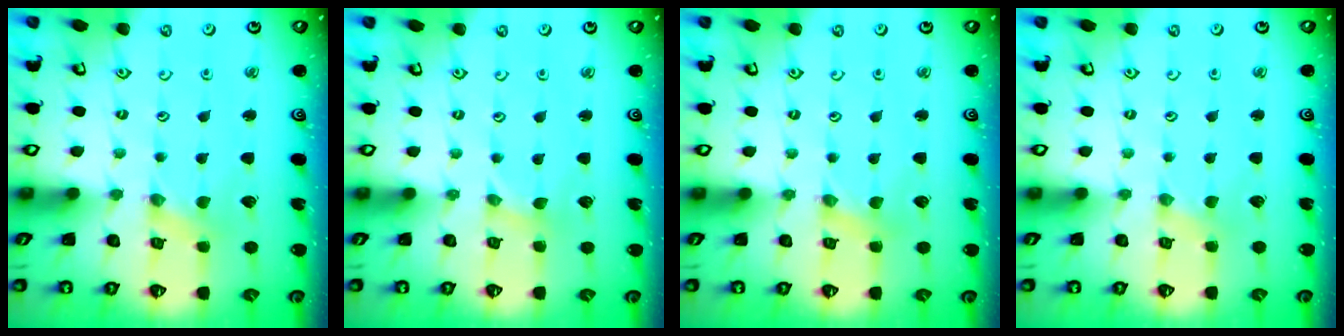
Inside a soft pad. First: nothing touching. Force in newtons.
{"total": 0.0}
{"total": 1.4, "press": 1.3, "slide": 0.3}
{"total": 0.0}